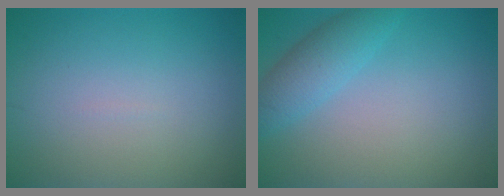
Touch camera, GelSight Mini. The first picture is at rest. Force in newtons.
{"total": 3.2, "press": 3.1, "slide": 0.2}